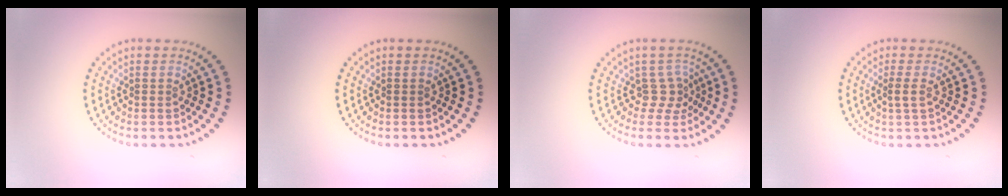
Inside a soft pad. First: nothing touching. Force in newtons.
{"total": 0.0}
{"total": 2.0, "press": 1.4, "slide": 1.5}
{"total": 1.2, "press": 1.0, "slide": 0.7}